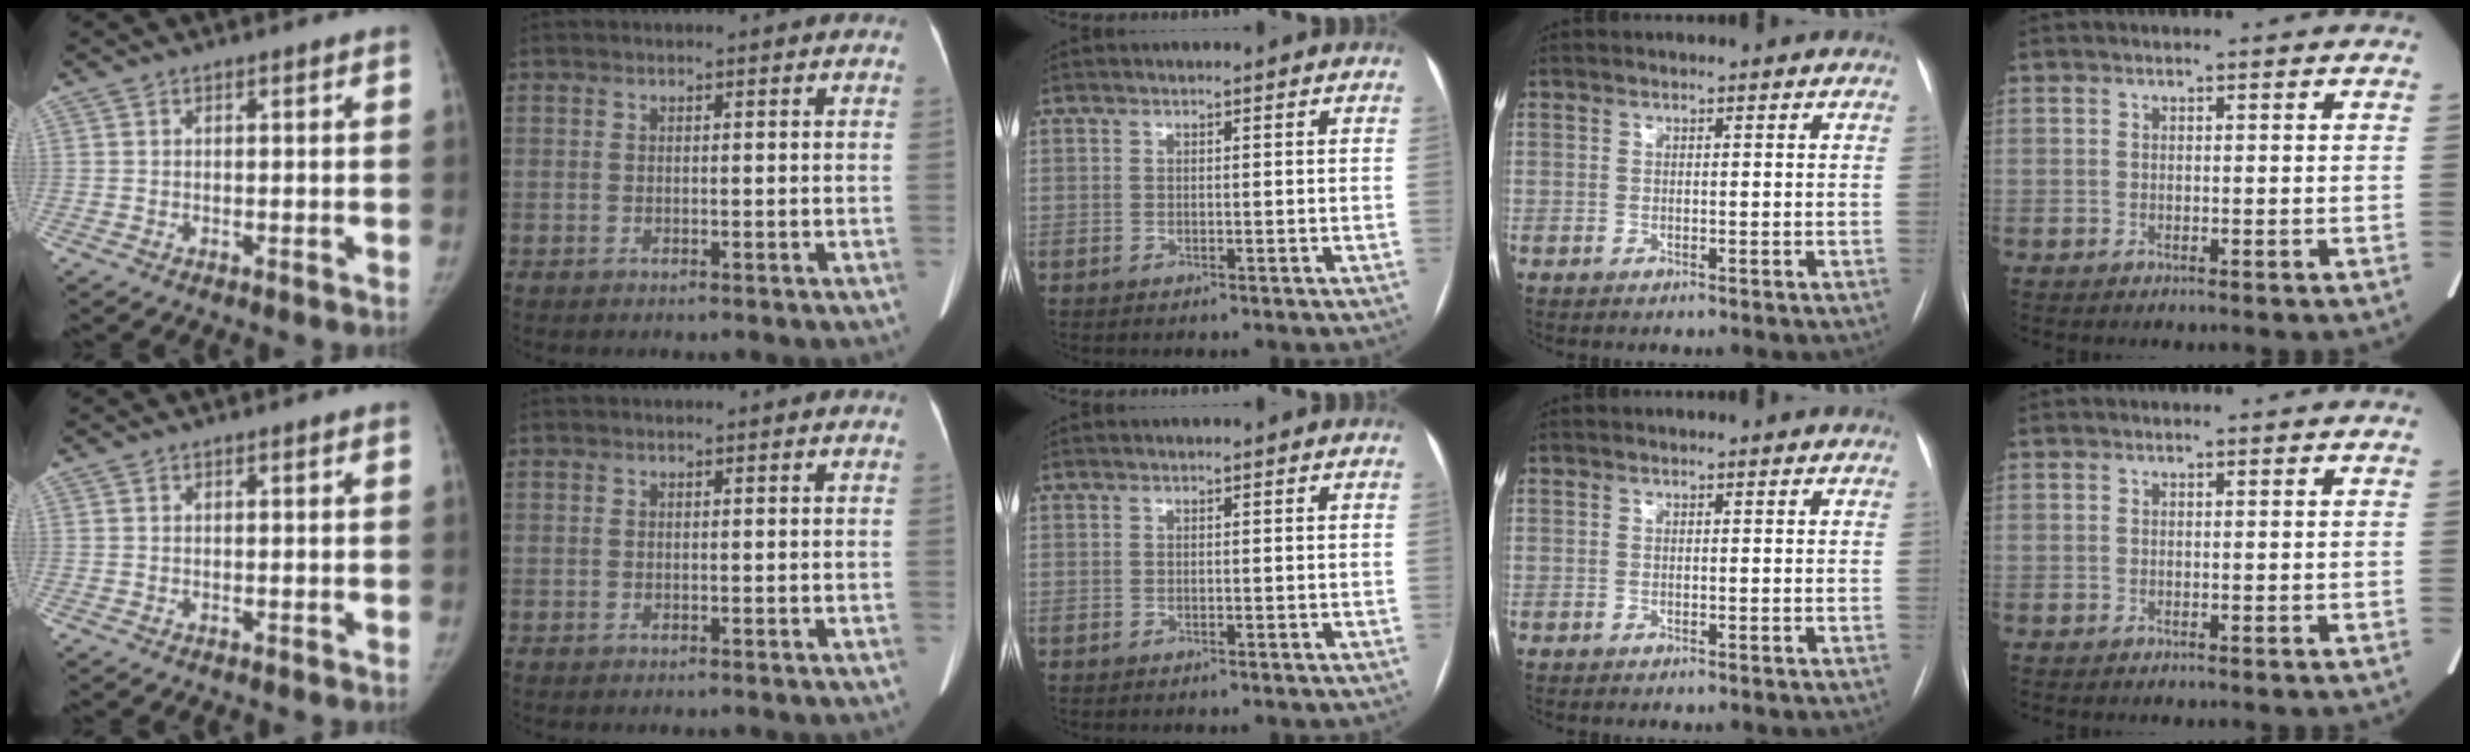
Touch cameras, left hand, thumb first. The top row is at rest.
{}